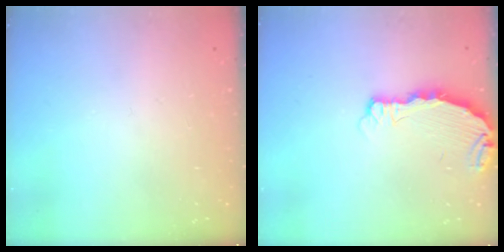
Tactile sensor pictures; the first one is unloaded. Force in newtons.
{"total": 4.5, "press": 4.5, "slide": 0.3}